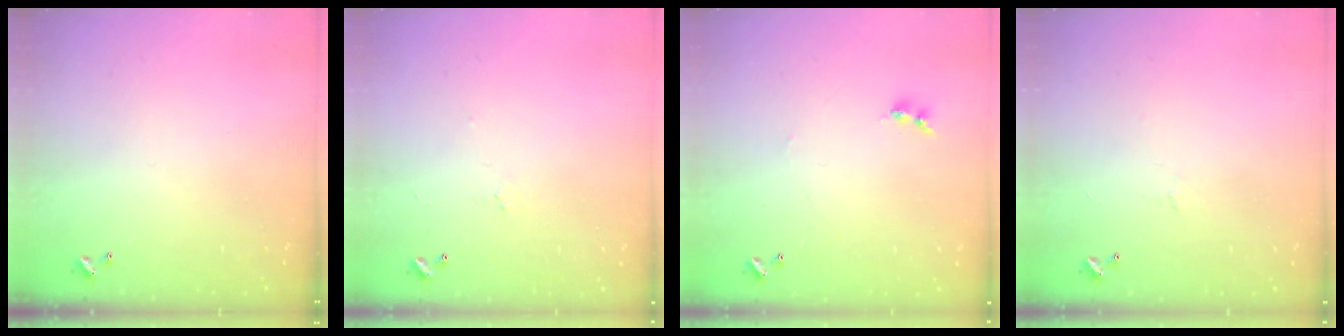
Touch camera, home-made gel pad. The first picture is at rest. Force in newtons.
{"total": 1.9, "press": 1.8, "slide": 0.6}
{"total": 1.1, "press": 0.9, "slide": 0.5}
{"total": 0.0}